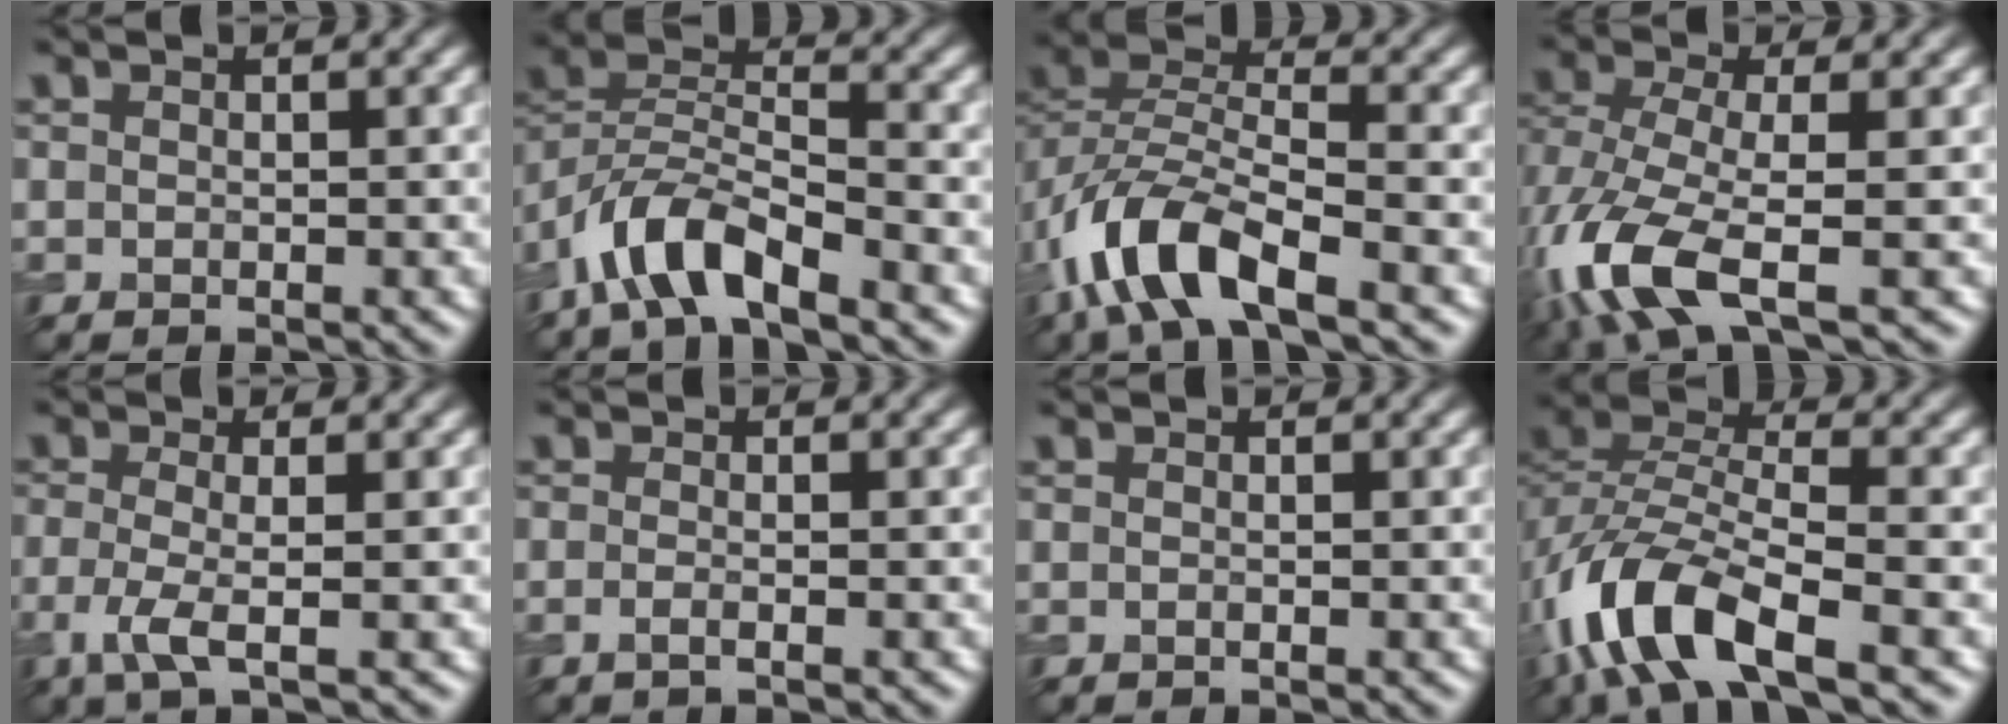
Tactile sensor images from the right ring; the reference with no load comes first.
{"total": 7.1, "force": [-5.0, 2.3, 4.5], "torque": [-0.079, 0.005, -0.100]}
{"total": 8.1, "force": [-4.5, 3.5, 5.8], "torque": [-0.112, 0.000, -0.097]}
{"total": 8.8, "force": [-3.9, 3.3, 7.2], "torque": [-0.177, -0.011, -0.086]}
{"total": 3.2, "force": [-1.2, 0.7, 2.9], "torque": [-0.069, -0.007, -0.029]}
{"total": 1.1, "force": [-0.5, 0.4, 1.0], "torque": [-0.017, -0.006, -0.012]}
{"total": 0.0}
{"total": 9.2, "force": [-4.8, 3.7, 6.8], "torque": [-0.150, 0.001, -0.104]}